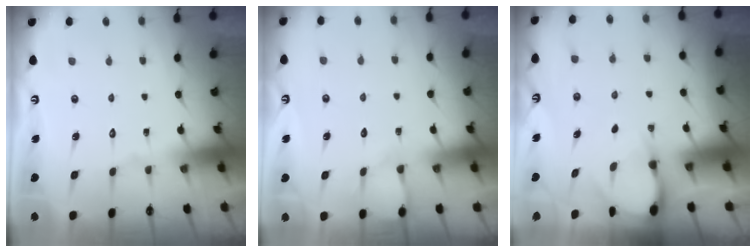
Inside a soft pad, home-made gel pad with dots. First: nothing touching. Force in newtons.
{"total": 3.5, "press": 3.5, "slide": 0.5}
{"total": 2.9, "press": 2.9, "slide": 0.3}